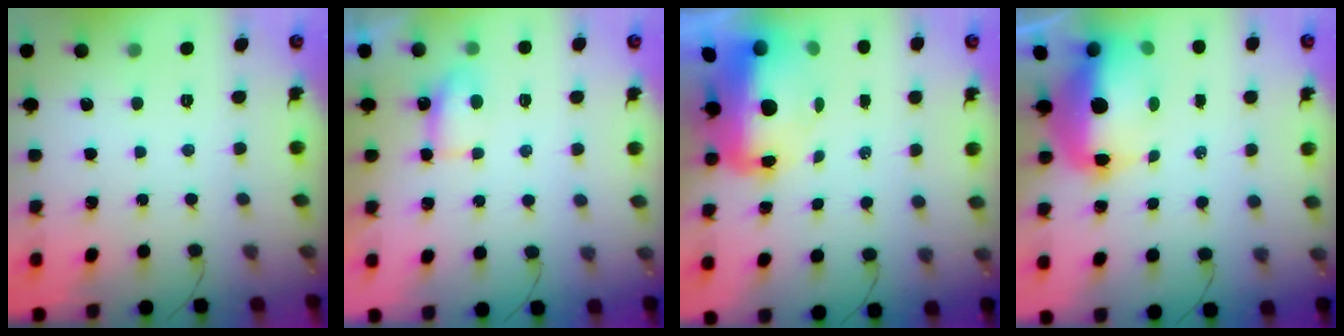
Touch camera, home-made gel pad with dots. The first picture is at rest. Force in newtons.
{"total": 4.2, "press": 4.1, "slide": 1.0}
{"total": 11.2, "press": 10.4, "slide": 4.3}
{"total": 14.3, "press": 13.9, "slide": 3.2}